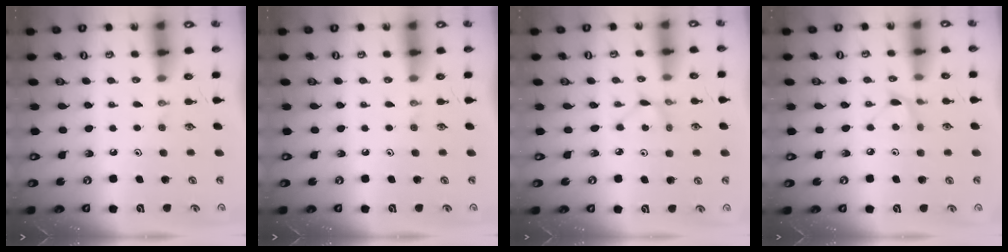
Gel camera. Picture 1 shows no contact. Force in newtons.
{"total": 0.0}
{"total": 1.9, "press": 1.9, "slide": 0.2}
{"total": 4.9, "press": 4.8, "slide": 0.7}